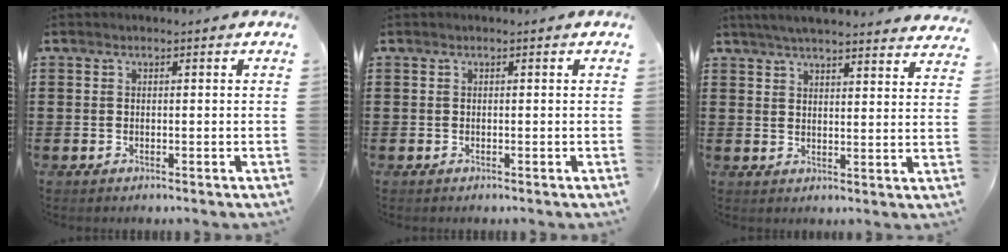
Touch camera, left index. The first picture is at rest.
{"total": 0.0}
{"total": 4.9, "force": [4.7, -0.3, 1.4], "torque": [-0.042, -0.018, 0.084]}